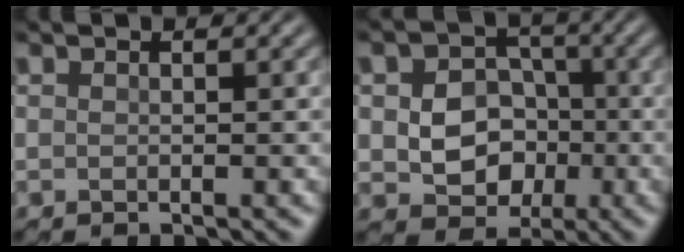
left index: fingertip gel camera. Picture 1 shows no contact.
{"total": 6.8, "force": [-1.1, 5.6, 3.8], "torque": [-0.053, -0.007, -0.029]}